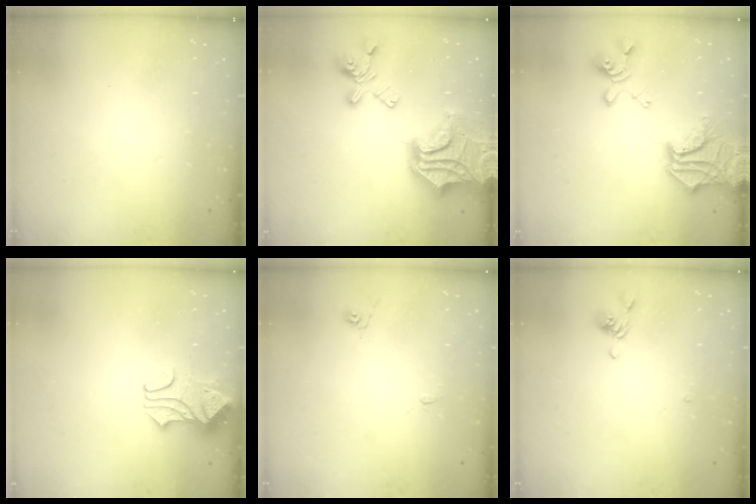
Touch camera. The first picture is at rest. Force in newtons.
{"total": 18.2, "press": 17.3, "slide": 5.5}
{"total": 15.1, "press": 14.6, "slide": 3.5}
{"total": 1.8, "press": 1.4, "slide": 1.1}
{"total": 2.7, "press": 2.7, "slide": 0.2}
{"total": 2.9, "press": 2.8, "slide": 0.5}